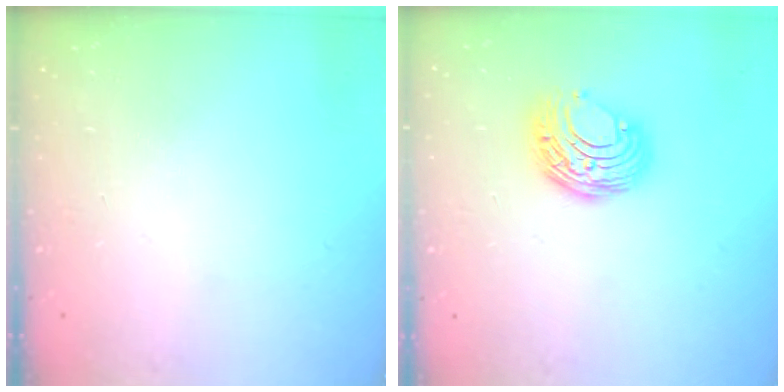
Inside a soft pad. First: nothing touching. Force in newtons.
{"total": 8.9, "press": 8.9, "slide": 0.3}